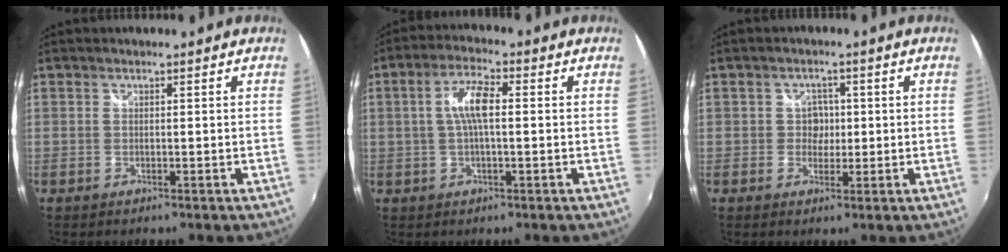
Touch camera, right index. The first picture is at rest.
{"total": 6.2, "force": [0.2, 1.7, 6.0], "torque": [-0.117, 0.011, 0.006]}
{"total": 2.8, "force": [-0.2, 2.7, 0.7], "torque": [-0.009, 0.008, -0.007]}